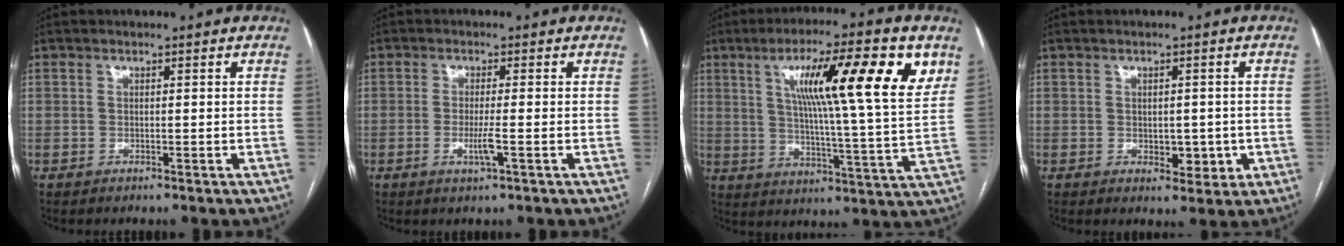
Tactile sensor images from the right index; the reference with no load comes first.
{"total": 3.2, "force": [-1.0, -0.1, 3.0], "torque": [-0.061, -0.007, -0.019]}
{"total": 18.7, "force": [7.7, 0.9, 17.0], "torque": [-0.253, 0.007, 0.108]}
{"total": 4.2, "force": [-0.7, 2.5, 3.3], "torque": [-0.035, 0.001, 0.002]}